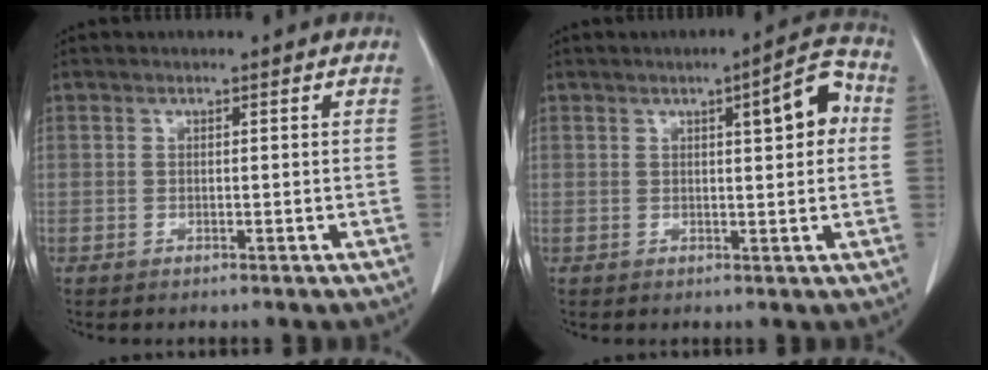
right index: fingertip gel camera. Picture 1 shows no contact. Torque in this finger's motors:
{"motor_torque": [0.58, 0.29, 0.15, 0.03]}